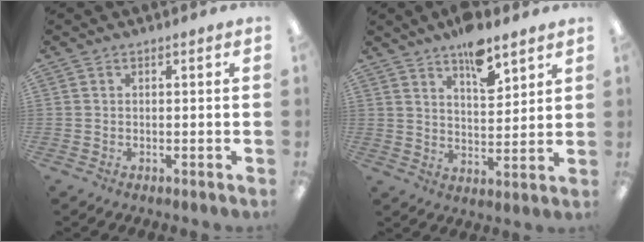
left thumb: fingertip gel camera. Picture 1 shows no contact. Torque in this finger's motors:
{"motor_torque": [1.20, 0.65, 0.76, -0.82, 0.05]}